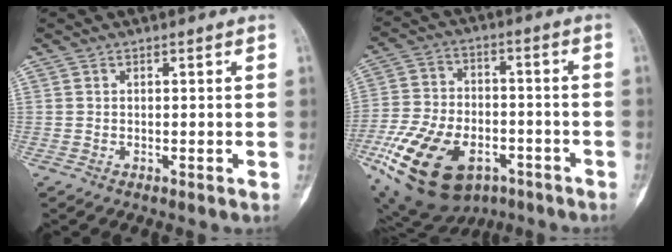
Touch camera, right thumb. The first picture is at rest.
{"total": 22.2, "force": [-10.1, 13.4, 14.6], "torque": [-0.292, 0.024, -0.163]}